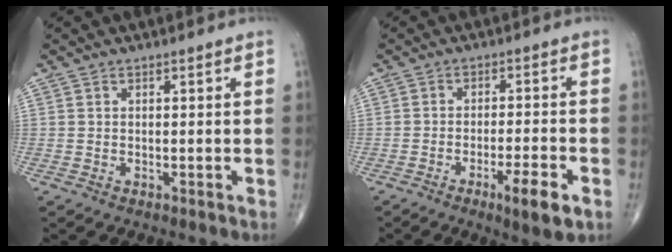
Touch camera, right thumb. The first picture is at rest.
{"total": 7.4, "force": [-3.6, 1.3, 6.3], "torque": [-0.102, 0.008, -0.052]}